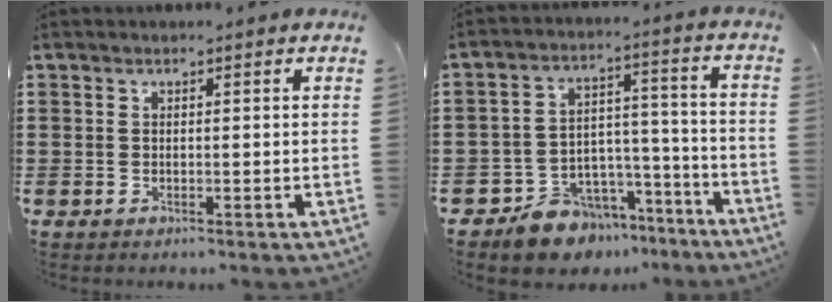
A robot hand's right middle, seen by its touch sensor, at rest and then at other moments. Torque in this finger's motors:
{"motor_torque": [2.14, 0.00, 0.15, 0.09]}